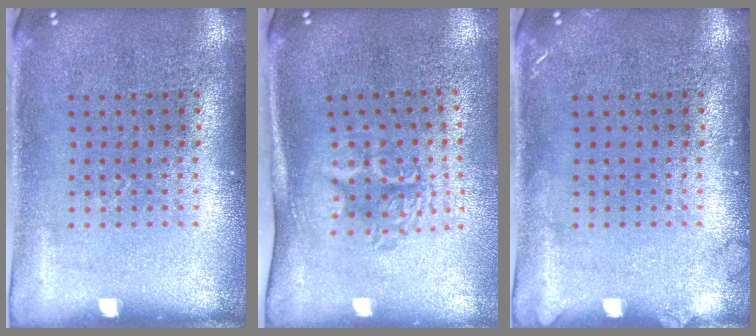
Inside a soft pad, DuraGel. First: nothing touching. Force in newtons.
{"total": 1.7, "press": 1.3, "slide": 1.2}
{"total": 0.8, "press": 0.8, "slide": 0.1}